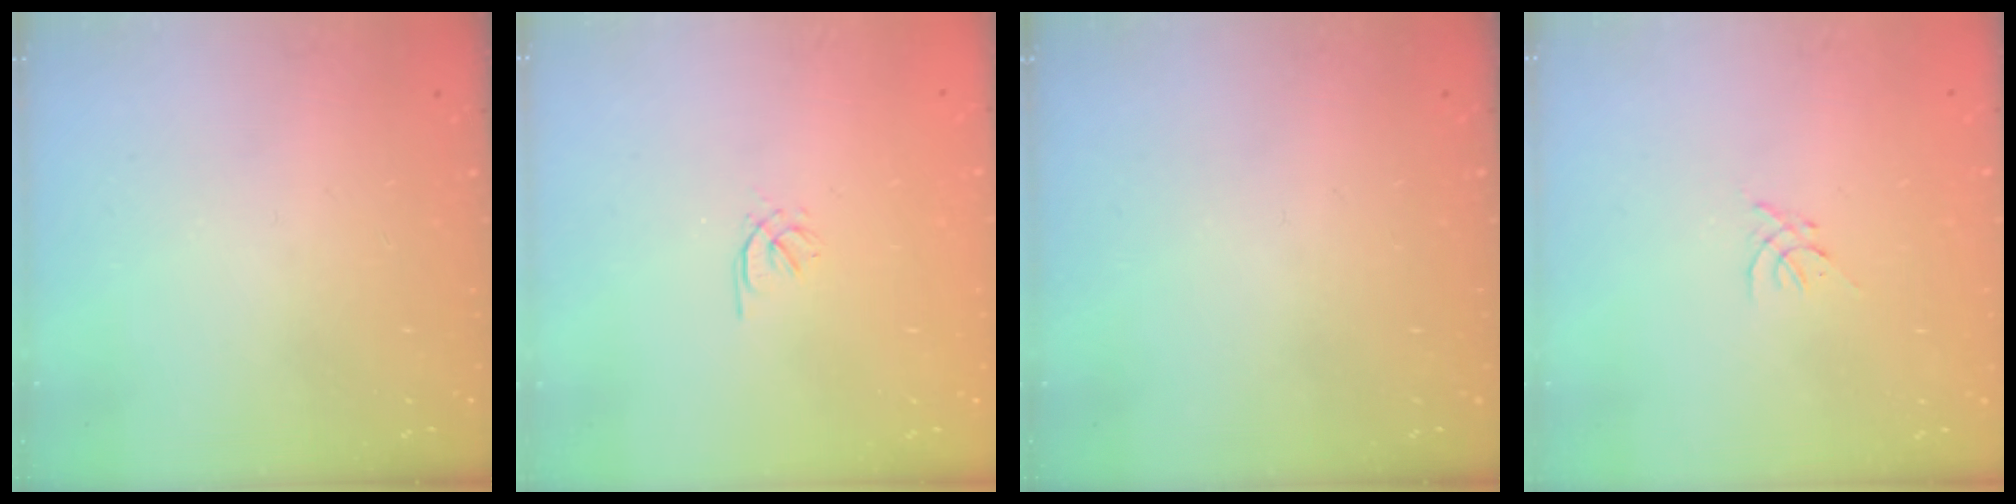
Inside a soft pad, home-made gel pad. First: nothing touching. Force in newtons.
{"total": 0.5, "press": 0.3, "slide": 0.4}
{"total": 0.0}
{"total": 0.0}